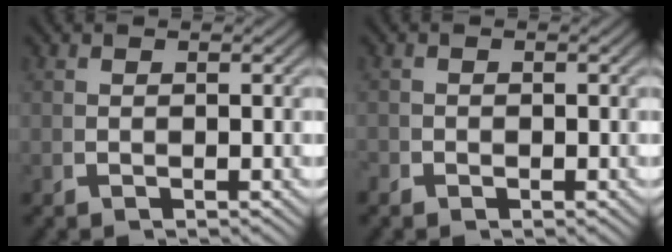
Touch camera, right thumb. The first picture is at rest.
{"total": 0.5, "force": [-0.4, 0.3, -0.1], "torque": [0.004, -0.004, -0.011]}